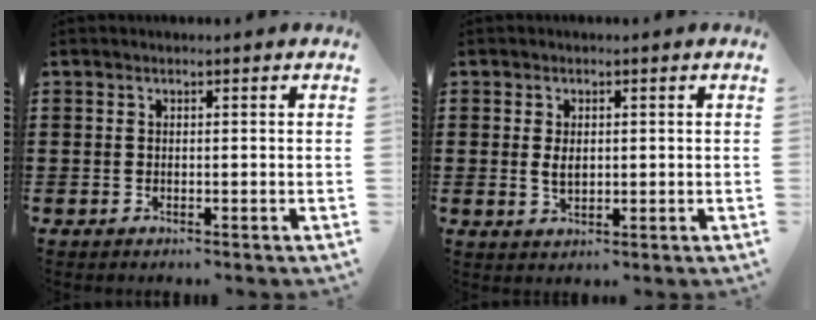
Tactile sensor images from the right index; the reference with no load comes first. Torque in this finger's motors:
{"motor_torque": [1.01, 1.13, 0.03, 0.02]}